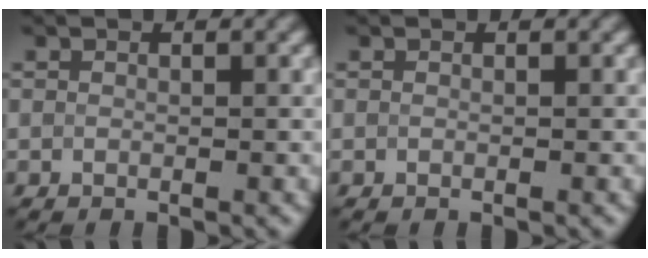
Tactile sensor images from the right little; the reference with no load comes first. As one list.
[{"total": 0.0}]